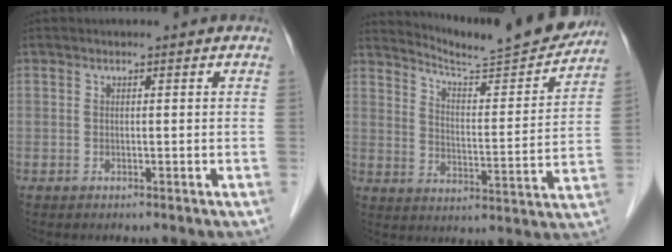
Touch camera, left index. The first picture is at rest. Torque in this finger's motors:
{"motor_torque": [0.47, -0.90, 0.17, 0.04]}